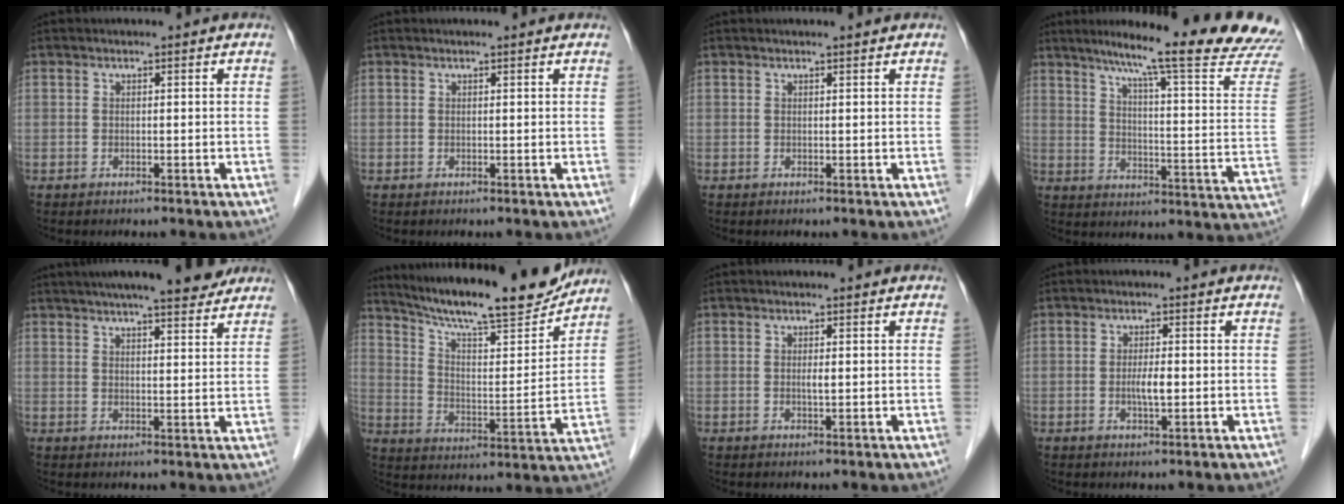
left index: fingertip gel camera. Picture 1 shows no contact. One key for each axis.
{"total": 0.9, "fx": 0.9, "fy": 0.0, "fz": 0.3, "tx": -0.011, "ty": 0.008, "tz": 0.011}
{"total": 1.1, "fx": 1.0, "fy": -0.2, "fz": 0.4, "tx": -0.010, "ty": 0.003, "tz": 0.016}
{"total": 23.2, "fx": 19.5, "fy": -1.2, "fz": 12.6, "tx": -0.179, "ty": -0.063, "tz": 0.246}
{"total": 13.7, "fx": 11.6, "fy": 1.7, "fz": 7.0, "tx": -0.106, "ty": 0.019, "tz": 0.156}
{"total": 19.9, "fx": 17.9, "fy": 1.6, "fz": 8.5, "tx": -0.146, "ty": -0.019, "tz": 0.271}
{"total": 0.9, "fx": 0.1, "fy": 0.0, "fz": 0.9, "tx": -0.020, "ty": -0.002, "tz": 0.002}
{"total": 2.5, "fx": -0.3, "fy": 0.4, "fz": 2.5, "tx": -0.049, "ty": -0.001, "tz": -0.005}